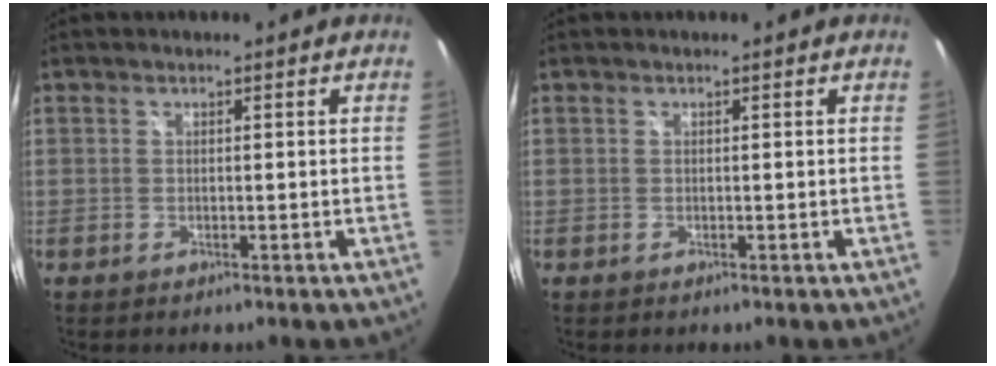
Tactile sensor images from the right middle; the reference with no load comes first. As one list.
[{"total": 0.0}]